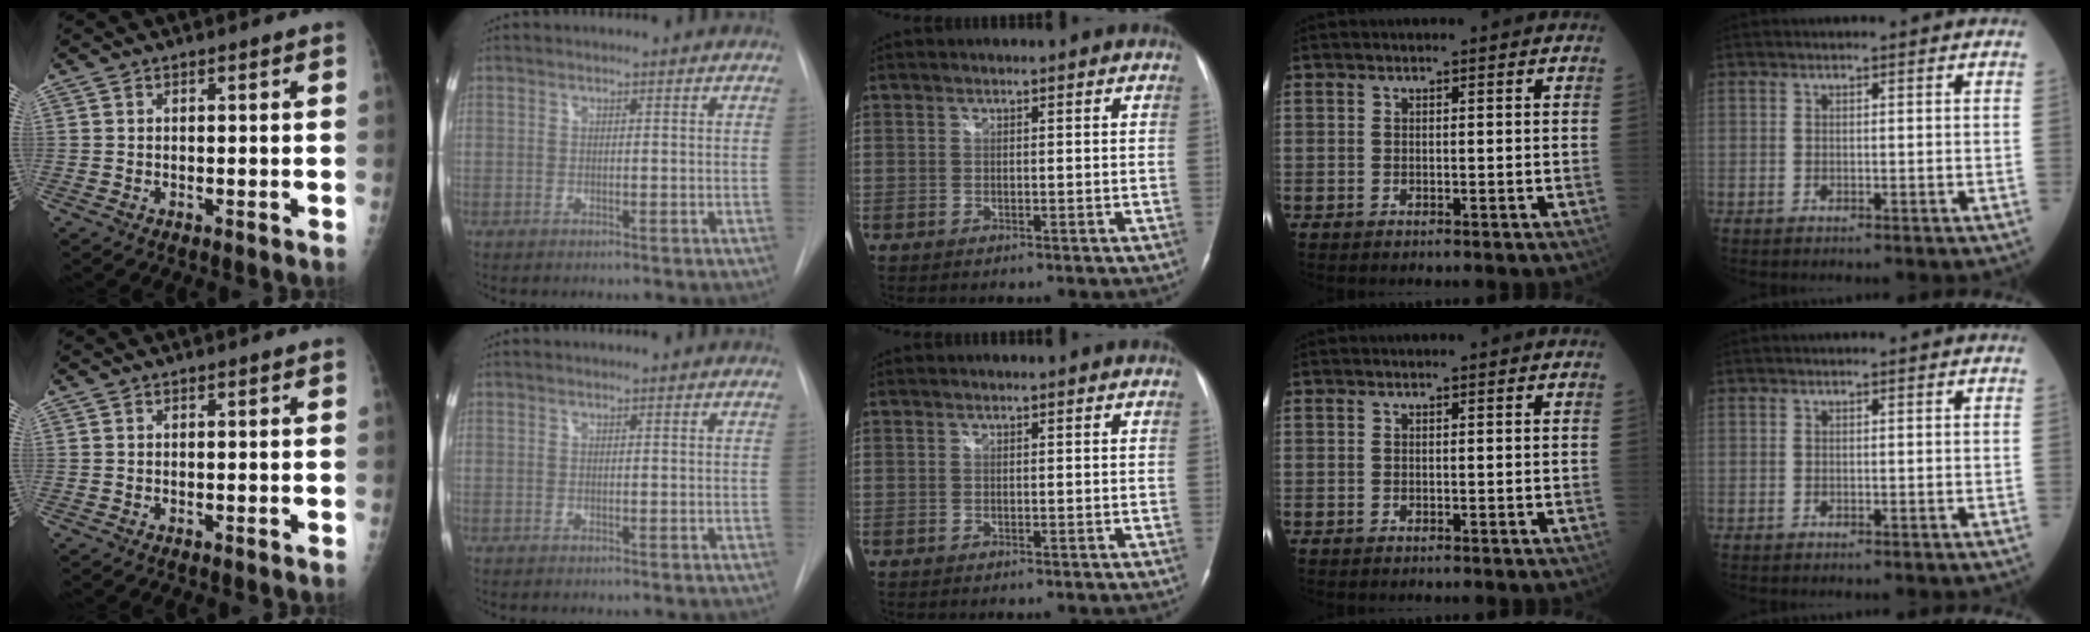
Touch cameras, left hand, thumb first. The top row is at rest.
{}